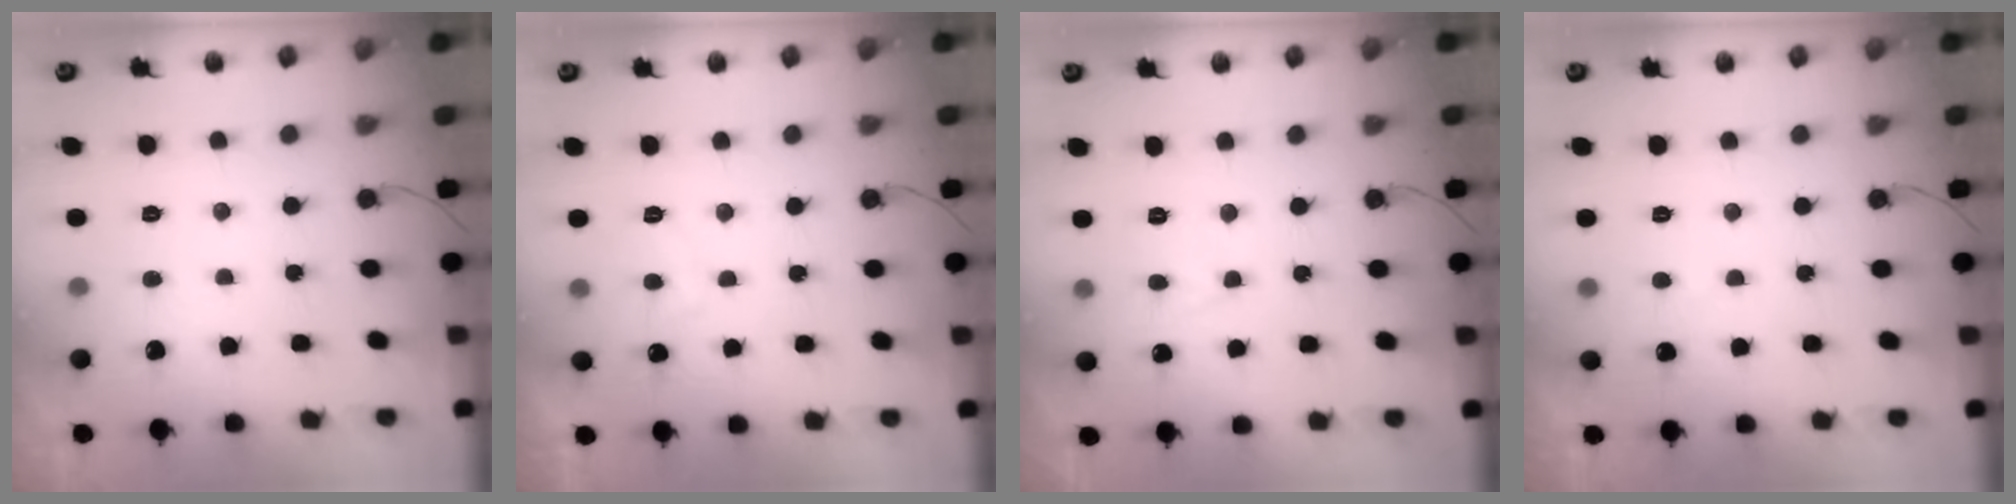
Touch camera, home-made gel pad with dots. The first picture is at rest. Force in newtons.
{"total": 3.2, "press": 3.1, "slide": 0.5}
{"total": 4.3, "press": 4.3, "slide": 0.5}
{"total": 2.8, "press": 2.8, "slide": 0.3}